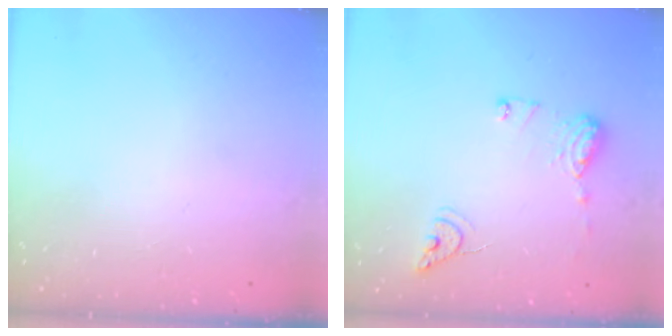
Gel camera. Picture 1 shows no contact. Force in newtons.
{"total": 10.4, "press": 10.3, "slide": 0.9}